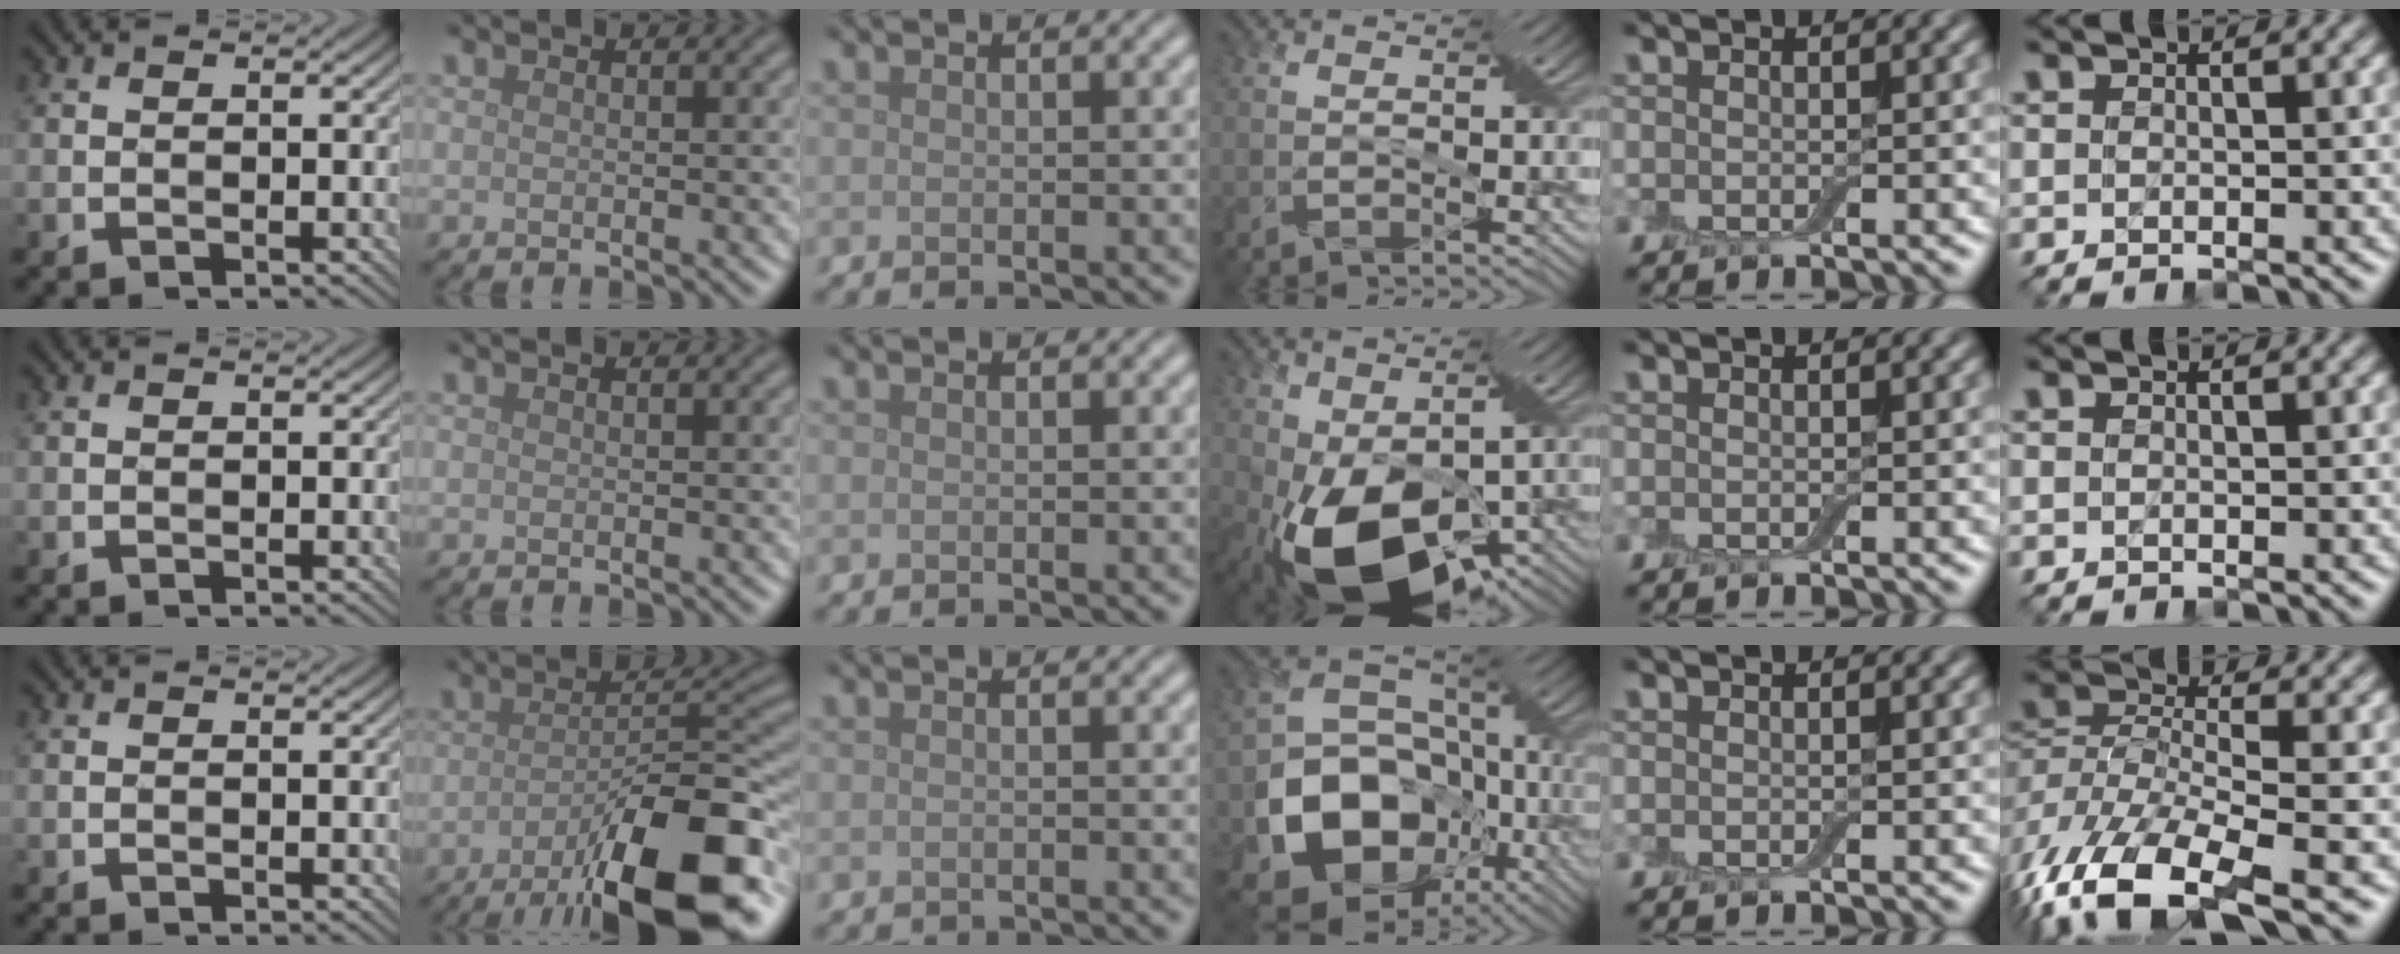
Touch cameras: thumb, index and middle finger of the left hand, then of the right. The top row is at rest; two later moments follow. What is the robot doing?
{"motion": "cut", "object": "cling film"}